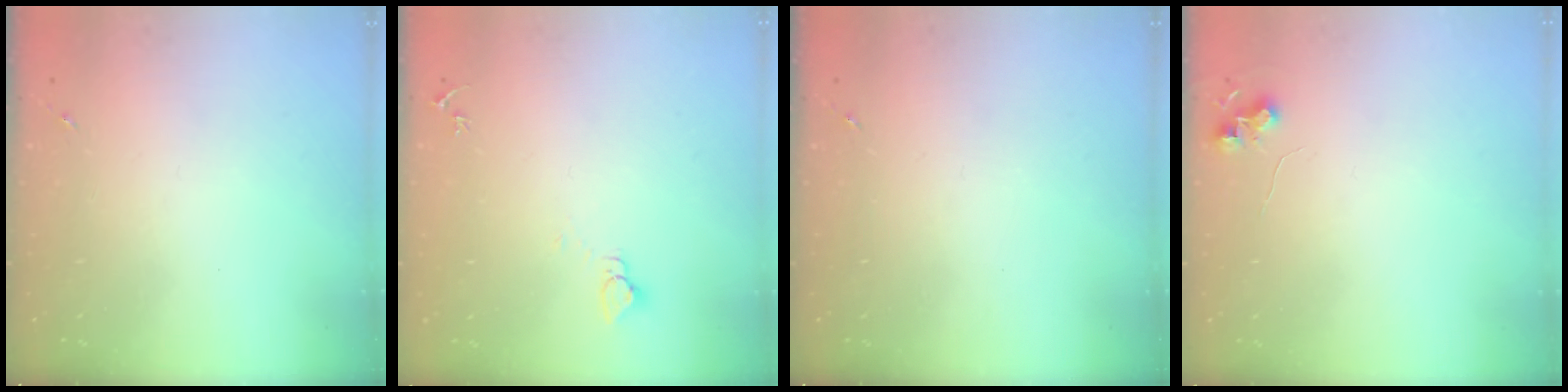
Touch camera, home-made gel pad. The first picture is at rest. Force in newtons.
{"total": 2.7, "press": 2.7, "slide": 0.2}
{"total": 0.0}
{"total": 6.0, "press": 5.9, "slide": 0.7}